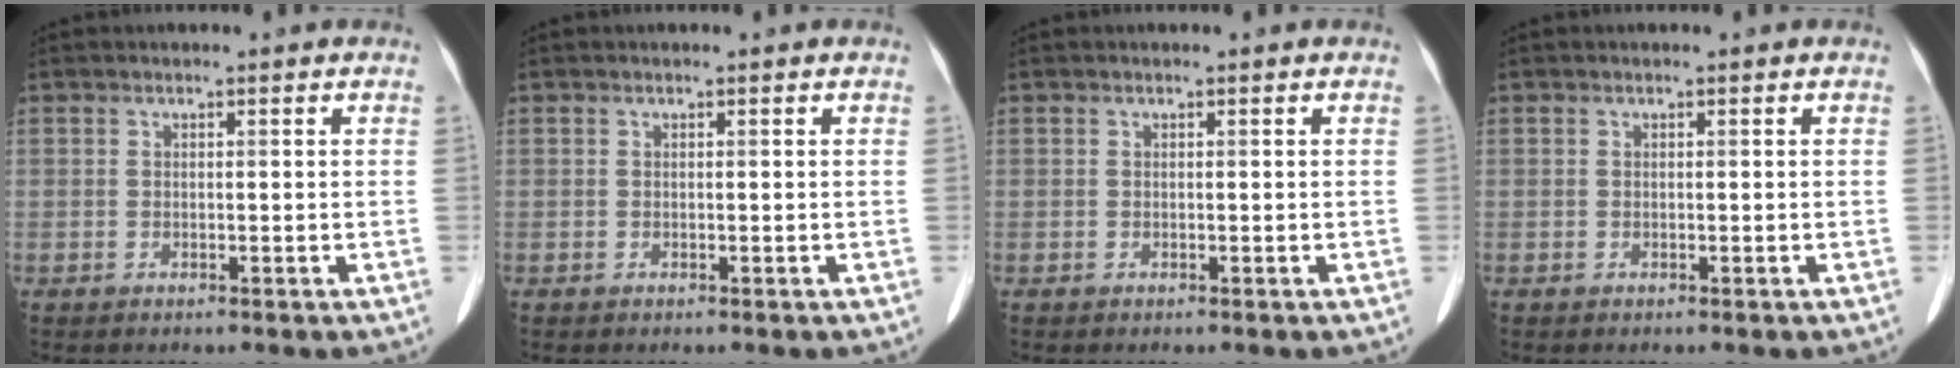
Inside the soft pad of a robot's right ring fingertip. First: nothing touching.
{"total": 0.0}
{"total": 0.0}
{"total": 0.0}